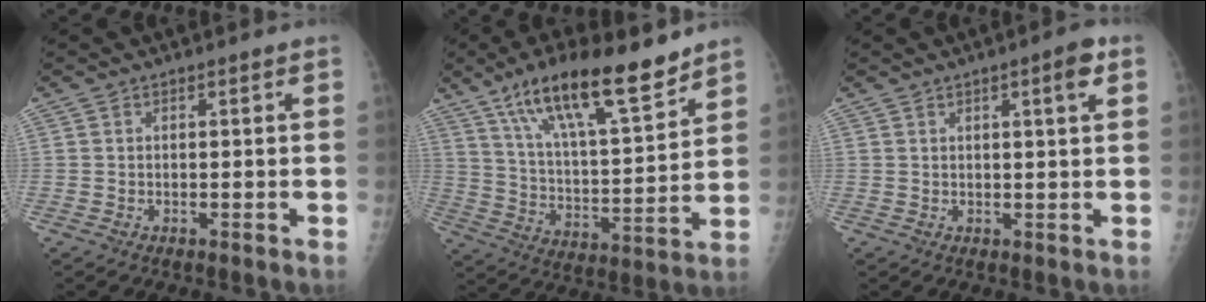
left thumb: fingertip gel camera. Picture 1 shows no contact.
{"total": 19.8, "force": [13.6, 5.2, 13.3], "torque": [-0.200, -0.060, 0.237]}
{"total": 3.8, "force": [1.7, 0.5, 3.4], "torque": [-0.045, -0.005, 0.023]}